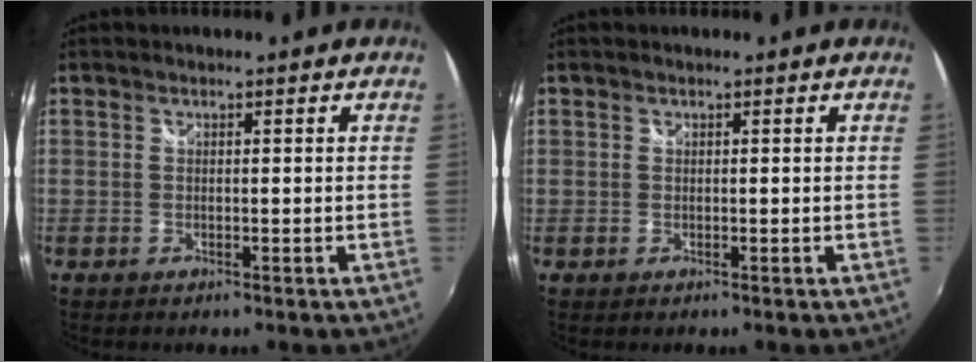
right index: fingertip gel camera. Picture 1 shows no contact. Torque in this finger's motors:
{"motor_torque": [-0.46, 0.26, -0.83, -0.21]}